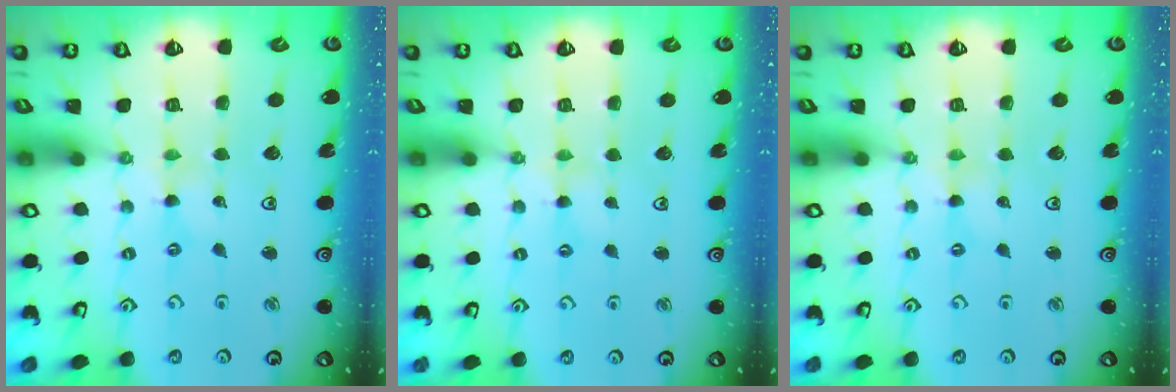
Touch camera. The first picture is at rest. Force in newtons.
{"total": 2.3, "press": 2.3, "slide": 0.3}
{"total": 0.0}